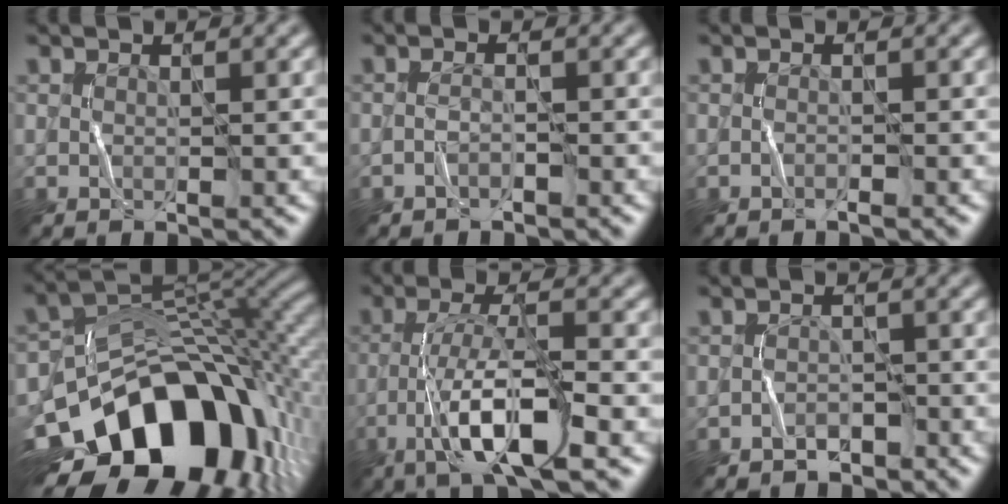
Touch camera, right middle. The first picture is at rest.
{"total": 0.6, "force": [-0.6, 0.1, 0.2], "torque": [-0.006, 0.009, -0.012]}
{"total": 0.8, "force": [-0.6, 0.2, 0.4], "torque": [-0.001, 0.008, -0.014]}
{"total": 16.7, "force": [-7.8, 10.4, 10.5], "torque": [-0.163, 0.007, -0.120]}
{"total": 7.4, "force": [-3.7, 1.5, 6.3], "torque": [-0.109, 0.012, -0.075]}
{"total": 1.1, "force": [-0.9, 0.5, -0.2], "torque": [0.006, 0.012, -0.017]}